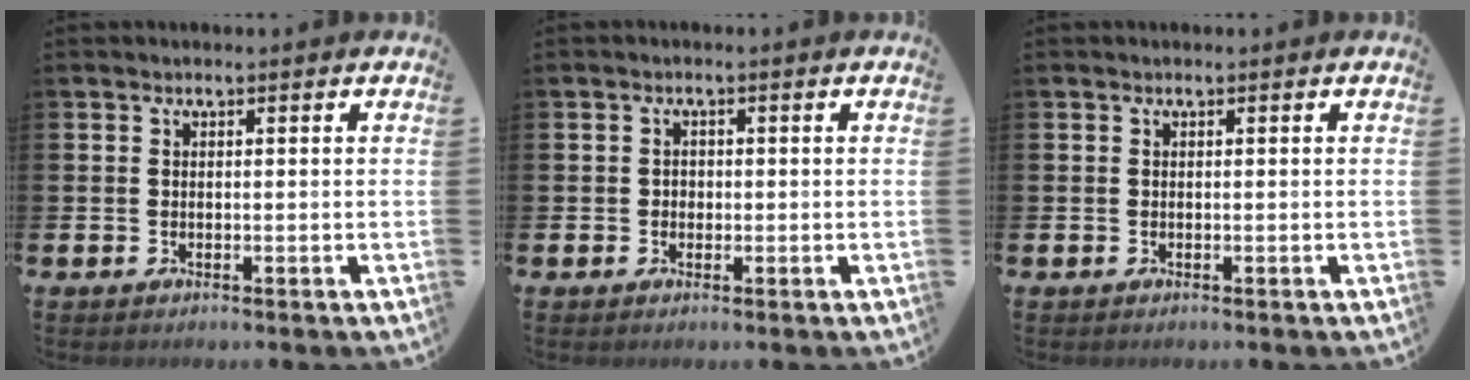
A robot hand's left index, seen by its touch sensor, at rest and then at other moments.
{"total": 1.1, "force": [-0.1, 1.1, 0.3], "torque": [0.002, 0.003, -0.006]}
{"total": 0.0}